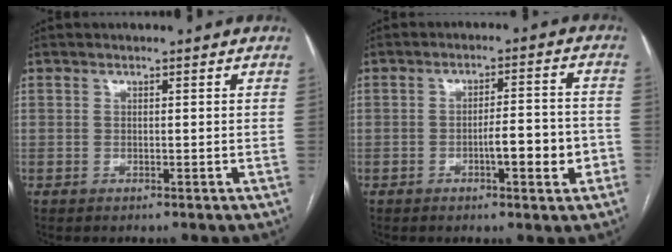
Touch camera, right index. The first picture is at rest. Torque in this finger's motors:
{"motor_torque": [0.84, -0.15, 0.26, 0.08]}